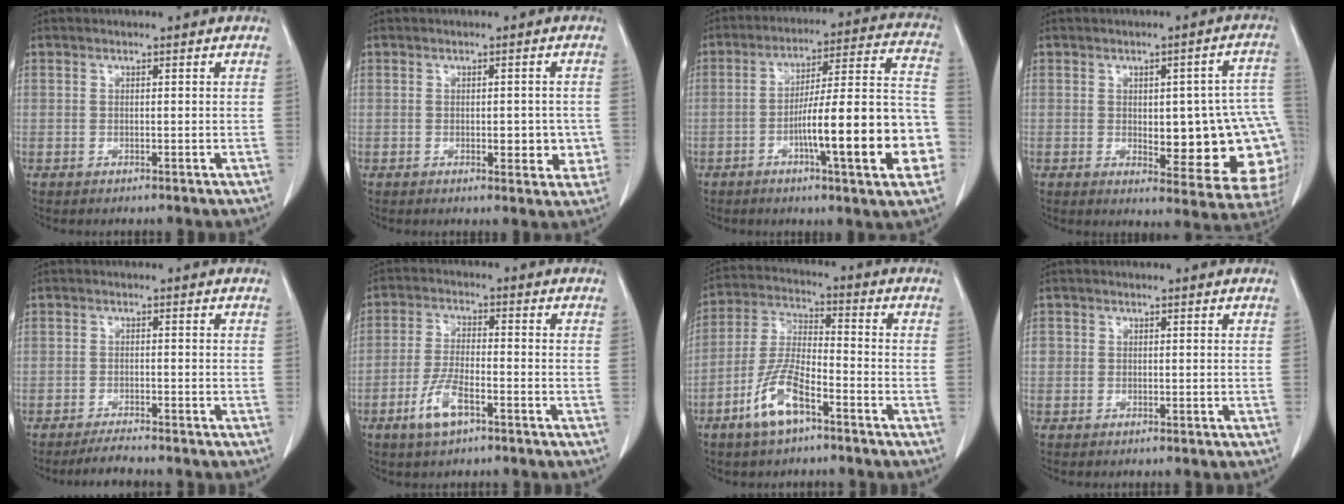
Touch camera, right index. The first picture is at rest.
{"total": 4.4, "force": [-0.8, 2.2, 3.7], "torque": [-0.033, 0.000, -0.007]}
{"total": 19.3, "force": [-5.8, 1.8, 18.3], "torque": [-0.216, 0.024, -0.081]}
{"total": 17.7, "force": [-1.6, 6.0, 16.6], "torque": [-0.137, 0.022, 0.003]}
{"total": 2.4, "force": [-2.3, 0.1, 0.5], "torque": [-0.012, -0.009, -0.039]}
{"total": 6.4, "force": [-3.5, 1.9, 5.0], "torque": [-0.105, -0.004, -0.065]}
{"total": 9.5, "force": [-5.4, 2.7, 7.4], "torque": [-0.162, -0.003, -0.105]}
{"total": 1.2, "force": [0.0, 1.2, 0.2], "torque": [0.010, 0.007, 0.000]}